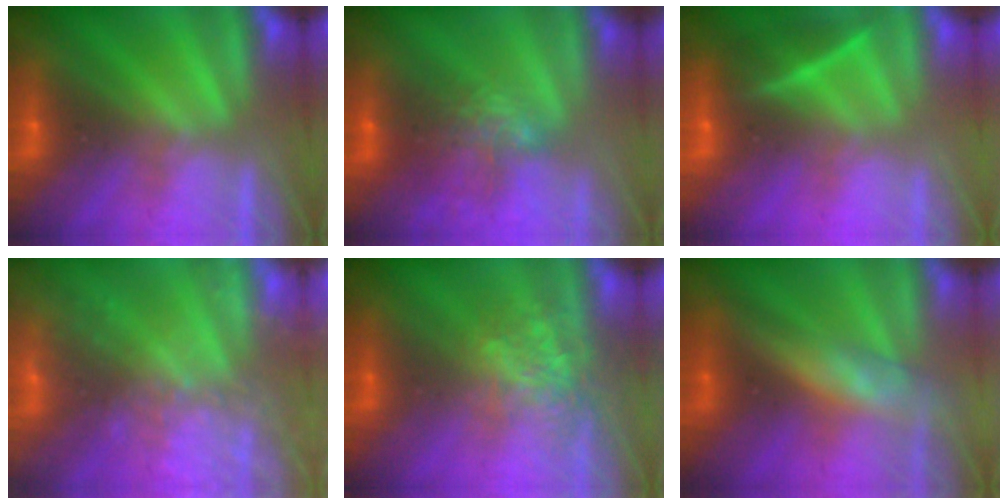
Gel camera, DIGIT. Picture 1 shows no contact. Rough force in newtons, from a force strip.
{"total": 10.3}
{"total": 1.8}
{"total": 6.6}
{"total": 3.3}
{"total": 4.6}